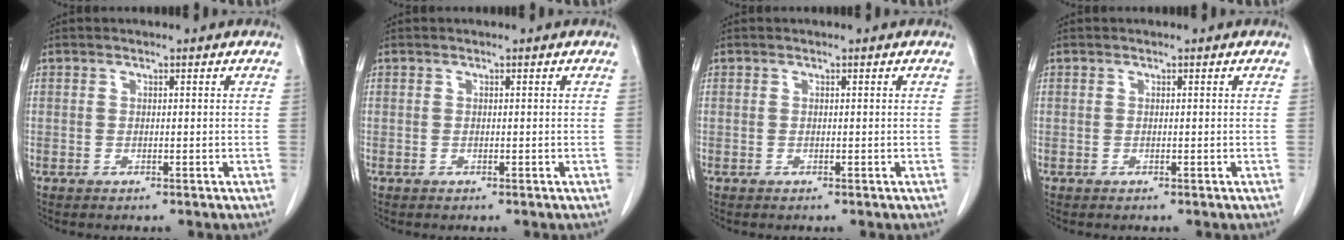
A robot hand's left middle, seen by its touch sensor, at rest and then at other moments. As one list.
[{"total": 0.0}, {"total": 0.0}, {"total": 0.0}]